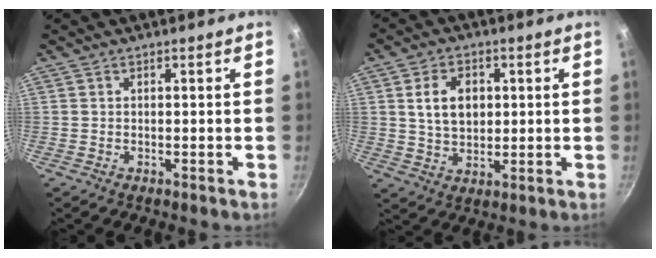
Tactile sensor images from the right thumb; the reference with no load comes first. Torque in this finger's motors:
{"motor_torque": [-0.24, 0.76, 0.09, 0.28, 0.03]}